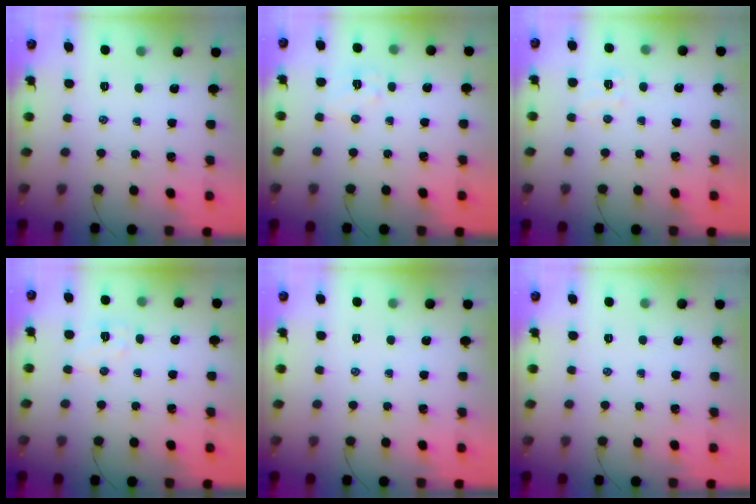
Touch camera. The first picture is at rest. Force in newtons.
{"total": 6.0, "press": 6.0, "slide": 0.7}
{"total": 5.0, "press": 4.8, "slide": 1.4}
{"total": 5.4, "press": 5.3, "slide": 1.0}
{"total": 0.0}
{"total": 0.0}